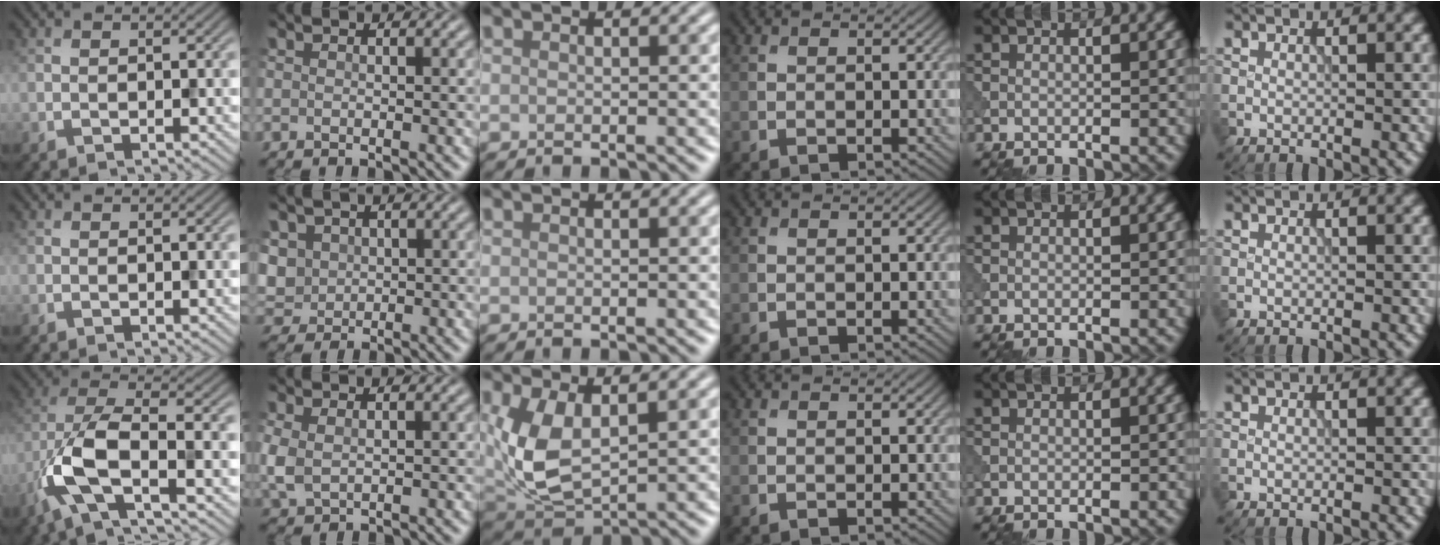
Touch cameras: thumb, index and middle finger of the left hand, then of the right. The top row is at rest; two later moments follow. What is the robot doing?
{"motion": "wipe", "object": "makeup brush"}